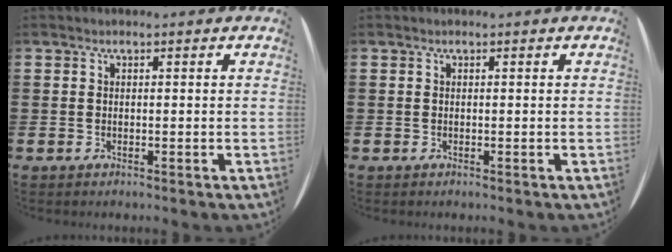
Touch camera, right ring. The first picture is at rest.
{"total": 0.0}